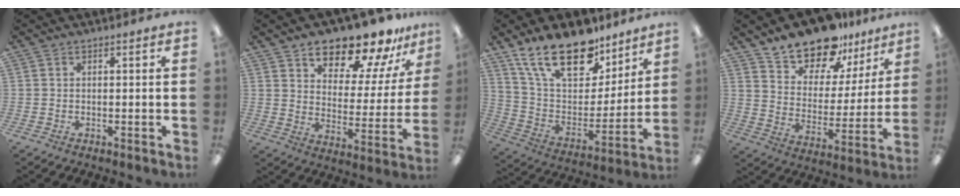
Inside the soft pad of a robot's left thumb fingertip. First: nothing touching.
{"total": 15.7, "force": [13.9, 5.2, 5.3], "torque": [-0.091, -0.111, 0.243]}
{"total": 21.8, "force": [15.4, 10.4, 11.4], "torque": [-0.208, -0.085, 0.279]}
{"total": 15.8, "force": [13.8, 6.6, 3.9], "torque": [-0.085, -0.108, 0.256]}